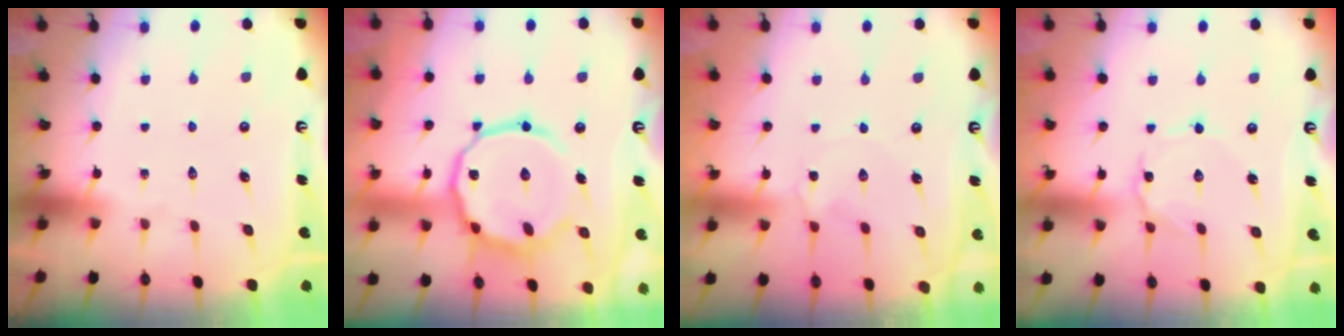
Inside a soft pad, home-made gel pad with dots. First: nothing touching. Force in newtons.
{"total": 17.1, "press": 17.0, "slide": 1.3}
{"total": 0.8, "press": 0.7, "slide": 0.2}
{"total": 2.1, "press": 2.0, "slide": 0.2}